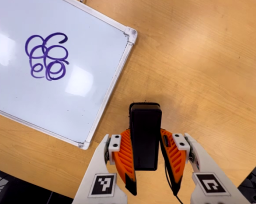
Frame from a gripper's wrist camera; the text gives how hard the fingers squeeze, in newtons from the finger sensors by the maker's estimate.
{"total": 4.3, "left": 2.9, "right": 5.7}